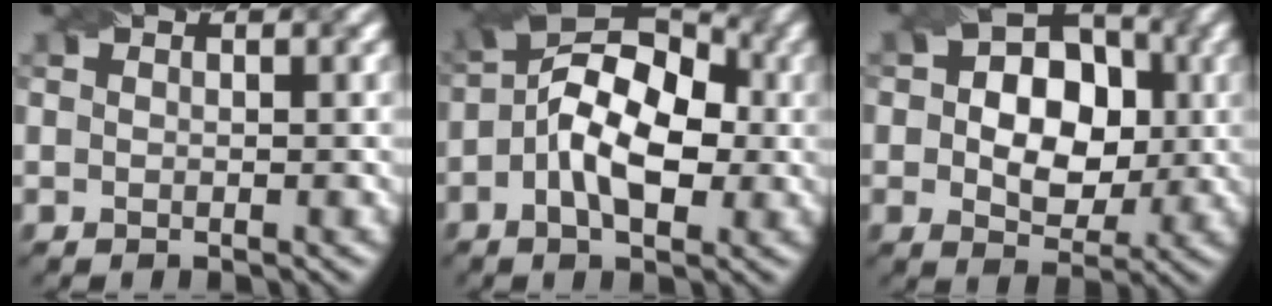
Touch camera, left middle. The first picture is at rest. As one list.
[{"total": 9.2, "force": [-0.6, 5.0, 7.7], "torque": [-0.122, 0.019, -0.018]}, {"total": 8.7, "force": [0.5, 6.4, 5.8], "torque": [-0.073, 0.005, 0.003]}]